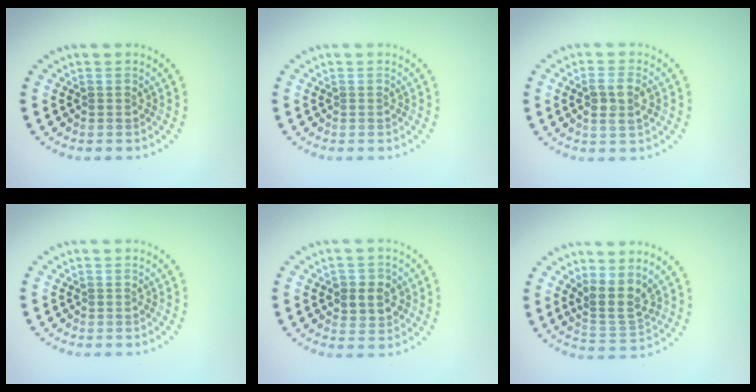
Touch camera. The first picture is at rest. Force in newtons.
{"total": 0.0}
{"total": 2.4, "press": 2.3, "slide": 0.5}
{"total": 0.0}
{"total": 2.9, "press": 2.8, "slide": 0.8}
{"total": 3.2, "press": 2.5, "slide": 2.1}